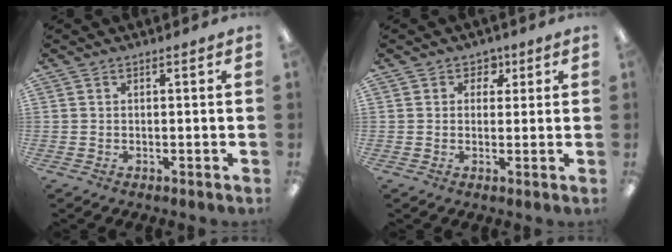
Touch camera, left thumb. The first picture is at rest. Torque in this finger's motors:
{"motor_torque": [-0.04, -0.13, -0.34, 0.23, -0.03]}